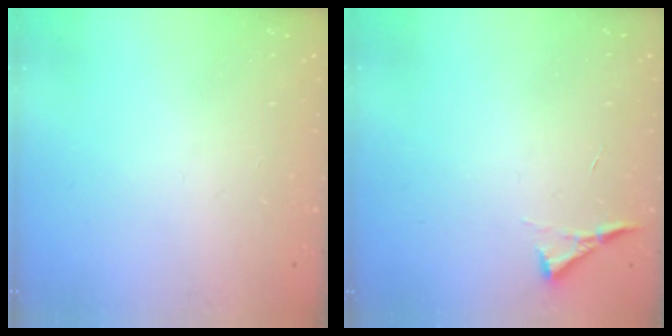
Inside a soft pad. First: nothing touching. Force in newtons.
{"total": 3.6, "press": 3.6, "slide": 0.5}